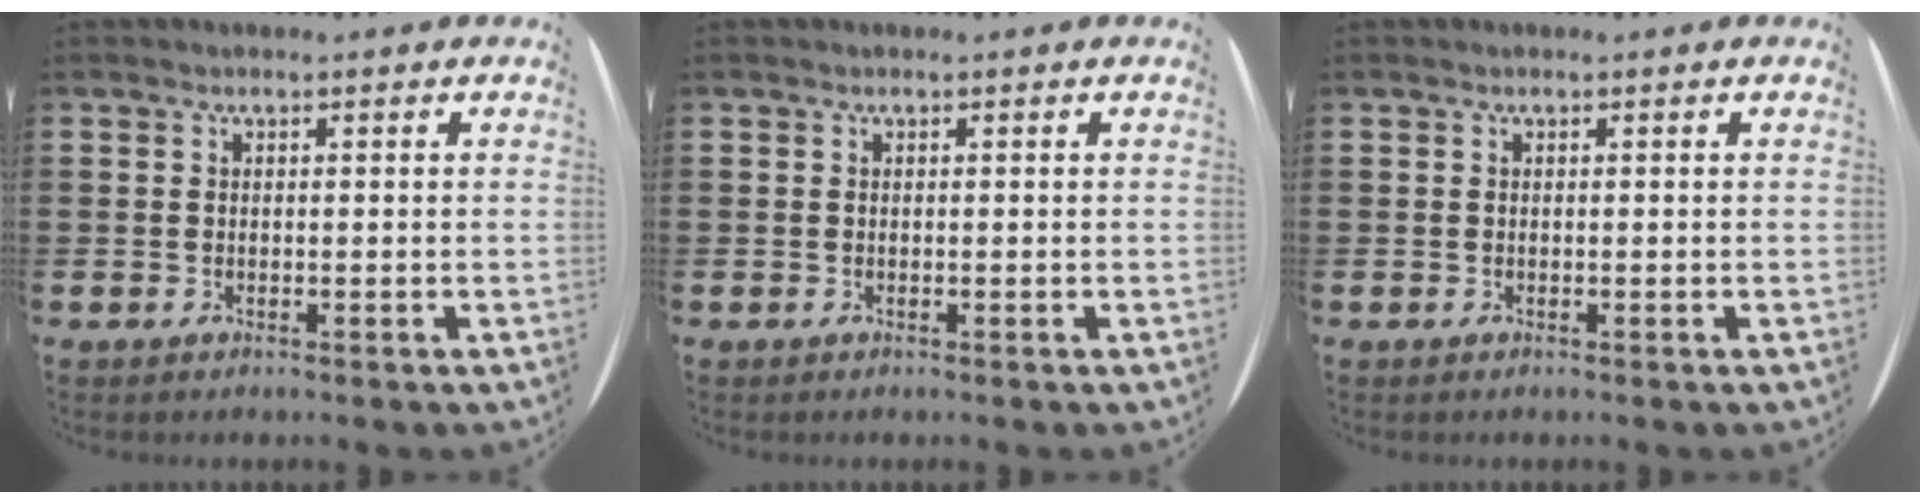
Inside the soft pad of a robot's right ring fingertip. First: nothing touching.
{"total": 0.0}
{"total": 0.0}